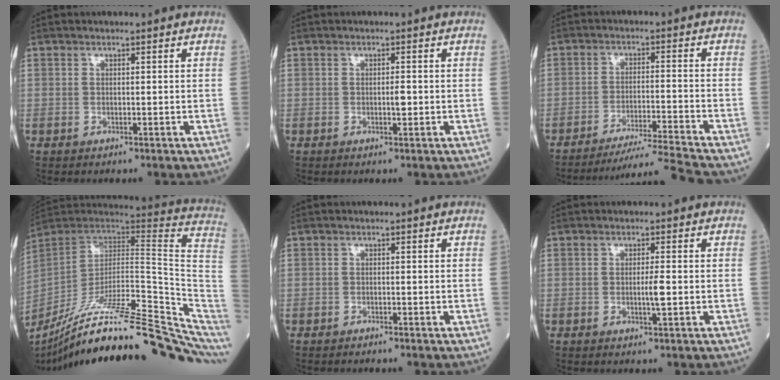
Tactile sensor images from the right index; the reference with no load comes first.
{"total": 1.2, "force": [-0.2, 0.3, 1.2], "torque": [-0.020, -0.001, -0.003]}
{"total": 10.5, "force": [-9.8, -3.0, 2.2], "torque": [-0.029, -0.008, -0.164]}
{"total": 33.7, "force": [-25.9, 4.3, 21.1], "torque": [-0.235, -0.025, -0.381]}
{"total": 1.3, "force": [-1.2, 0.1, 0.5], "torque": [-0.007, 0.000, -0.016]}
{"total": 2.1, "force": [-0.3, -0.1, 2.0], "torque": [-0.038, -0.003, -0.006]}